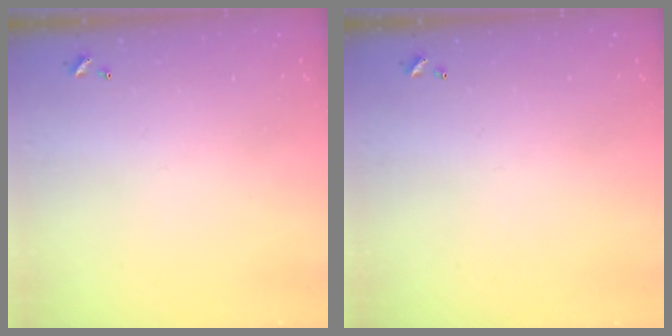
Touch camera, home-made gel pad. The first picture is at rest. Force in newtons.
{"total": 0.0}